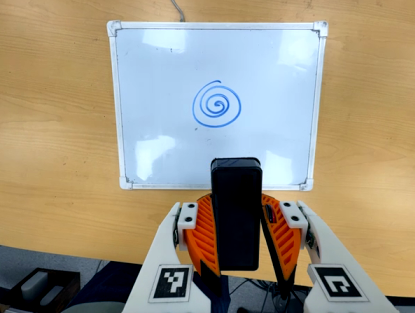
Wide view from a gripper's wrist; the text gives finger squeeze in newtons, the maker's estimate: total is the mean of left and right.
{"total": 8.7, "left": 7.5, "right": 10.0}